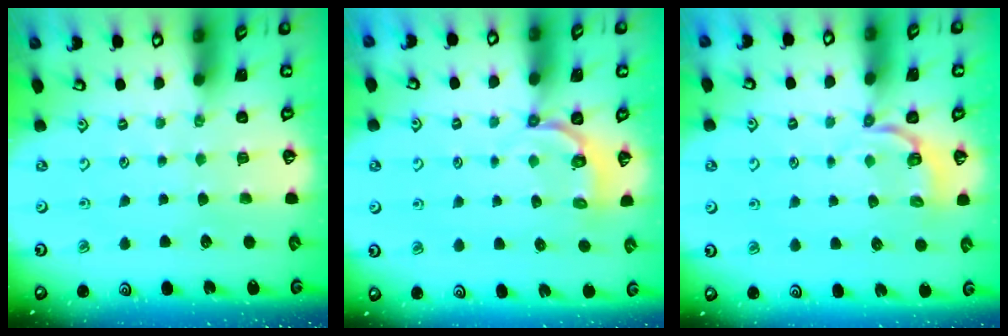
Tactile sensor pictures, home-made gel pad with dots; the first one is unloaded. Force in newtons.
{"total": 4.0, "press": 3.1, "slide": 2.5}
{"total": 3.8, "press": 2.8, "slide": 2.5}